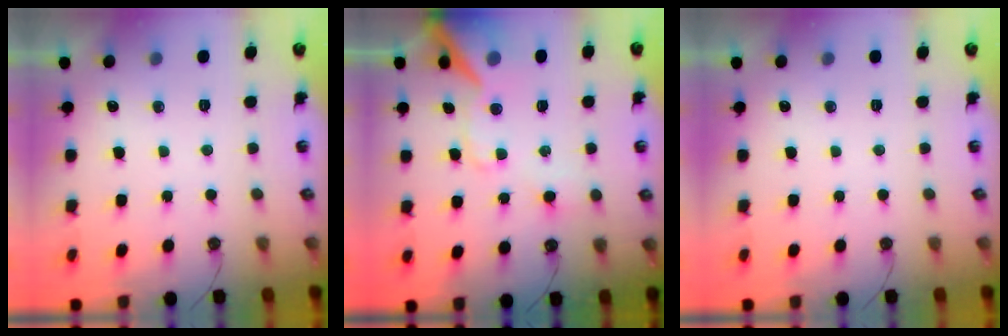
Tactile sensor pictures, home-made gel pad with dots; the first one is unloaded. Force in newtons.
{"total": 13.9, "press": 13.8, "slide": 1.7}
{"total": 0.0}